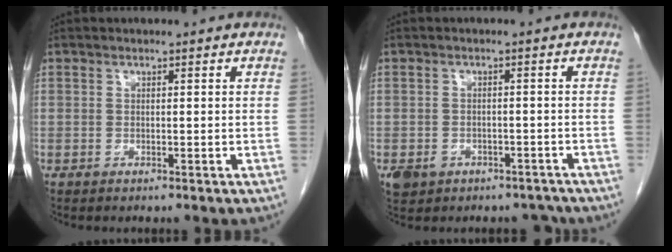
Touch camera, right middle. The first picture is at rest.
{"total": 6.2, "force": [-4.2, 4.4, 1.4], "torque": [-0.020, 0.014, -0.053]}